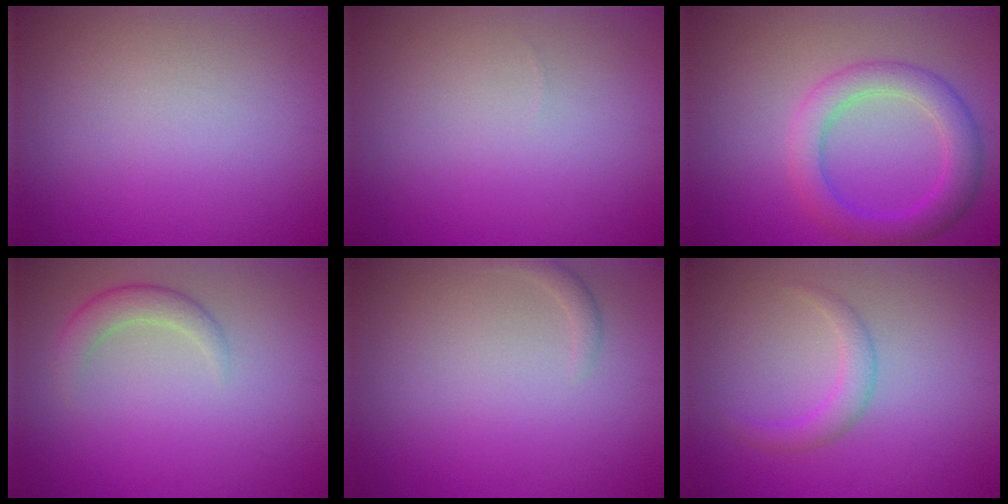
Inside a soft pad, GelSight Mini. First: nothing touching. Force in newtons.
{"total": 0.0}
{"total": 4.3, "press": 4.3, "slide": 0.1}
{"total": 2.2, "press": 2.2, "slide": 0.1}
{"total": 0.8, "press": 0.8, "slide": 0.1}
{"total": 1.8, "press": 1.8, "slide": 0.1}